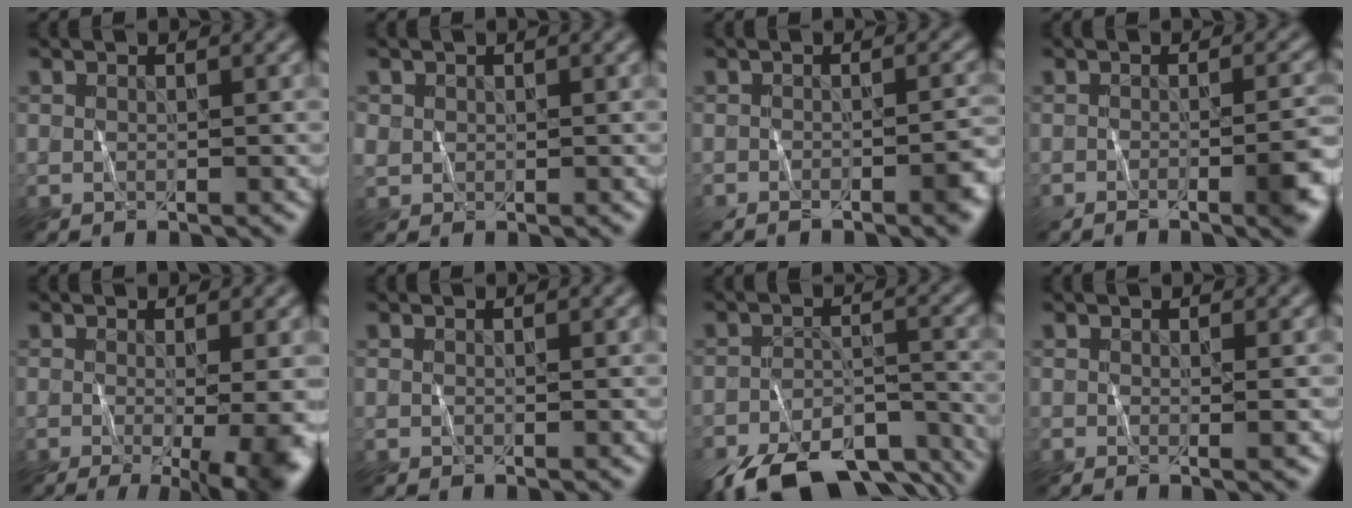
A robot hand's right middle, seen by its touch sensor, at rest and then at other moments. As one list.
[{"total": 0.8, "force": [0.1, 0.8, -0.1], "torque": [0.006, 0.002, 0.003]}, {"total": 2.5, "force": [-1.5, 0.5, 1.9], "torque": [-0.016, 0.002, -0.028]}, {"total": 3.9, "force": [-1.9, 1.0, 3.3], "torque": [-0.033, 0.001, -0.031]}, {"total": 9.7, "force": [-1.4, 3.7, 8.8], "torque": [-0.068, -0.003, -0.009]}, {"total": 0.0}, {"total": 10.9, "force": [-8.8, 3.8, 5.1], "torque": [-0.084, -0.014, -0.131]}, {"total": 0.8, "force": [0.0, 0.2, 0.8], "torque": [-0.002, 0.001, -0.004]}]